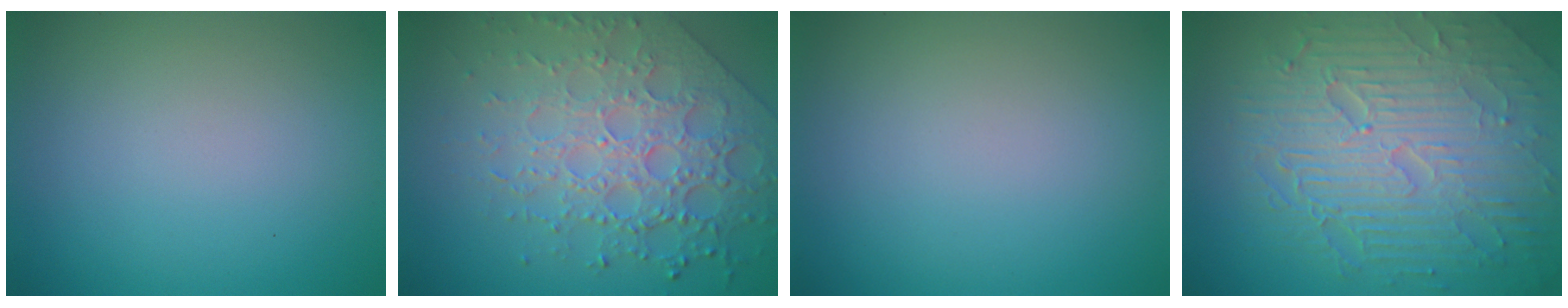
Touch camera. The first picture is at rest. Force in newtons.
{"total": 7.5, "press": 5.4, "slide": 5.1}
{"total": 0.0}
{"total": 10.1, "press": 6.5, "slide": 7.7}